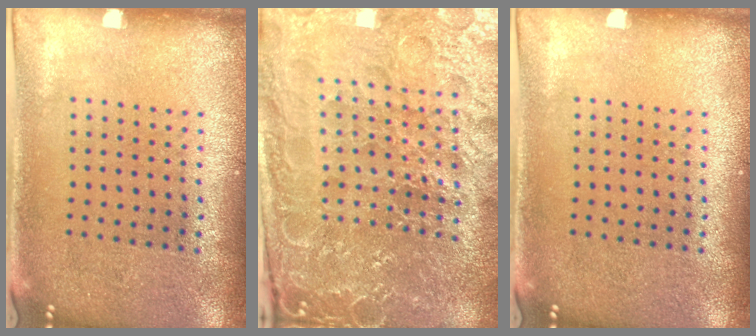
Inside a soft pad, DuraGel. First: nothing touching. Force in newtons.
{"total": 5.2, "press": 4.9, "slide": 1.7}
{"total": 0.0}